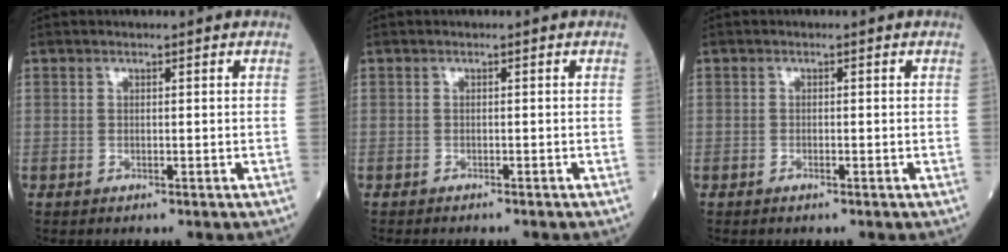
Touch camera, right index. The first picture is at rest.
{"total": 3.8, "force": [-3.4, 0.4, 1.6], "torque": [-0.019, -0.005, -0.042]}
{"total": 0.8, "force": [-0.6, 0.1, 0.6], "torque": [-0.015, 0.000, -0.011]}